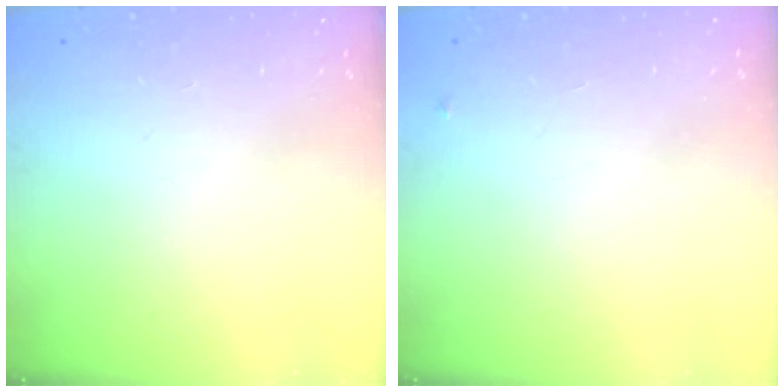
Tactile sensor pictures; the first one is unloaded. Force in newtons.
{"total": 2.6, "press": 2.6, "slide": 0.2}